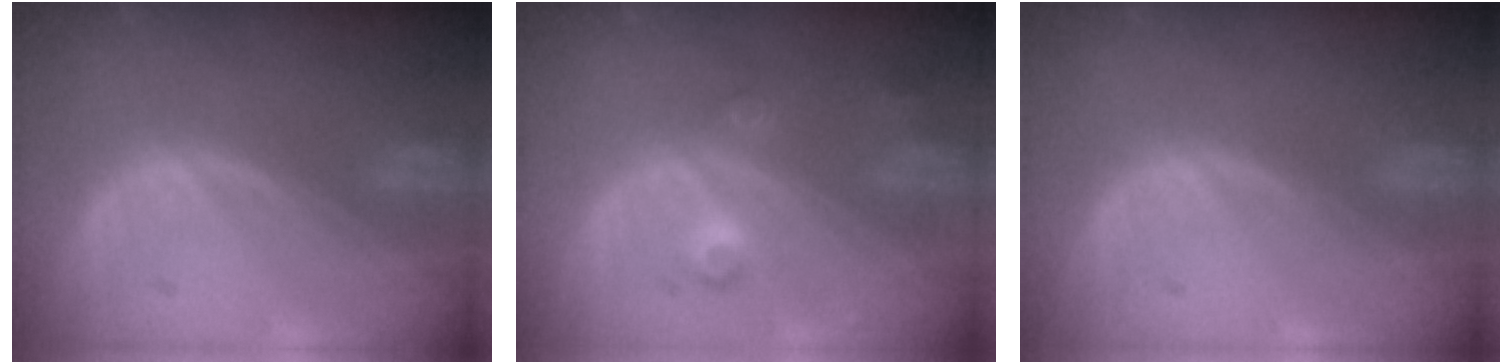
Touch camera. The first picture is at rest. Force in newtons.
{"total": 3.7, "press": 3.4, "slide": 1.3}
{"total": 0.0}